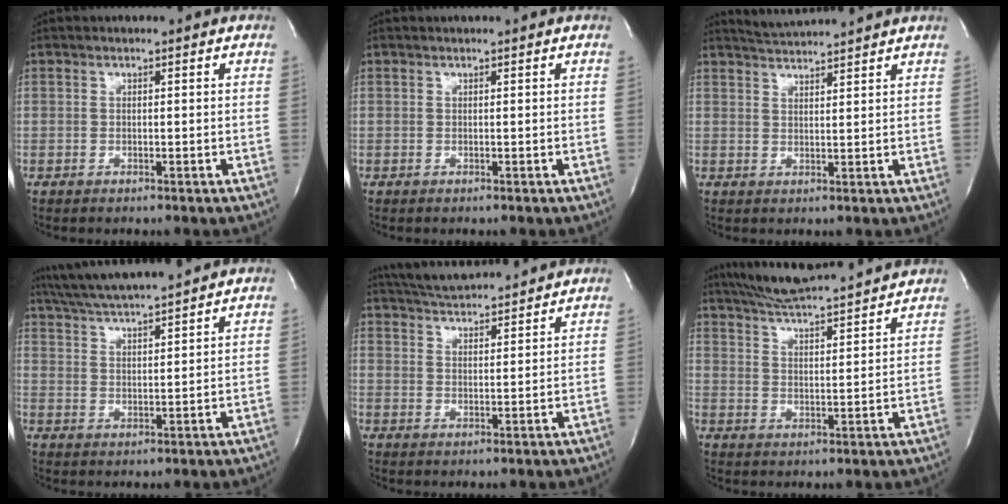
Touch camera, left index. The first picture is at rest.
{"total": 0.6, "force": [0.5, 0.0, 0.2], "torque": [-0.004, 0.007, 0.009]}
{"total": 5.5, "force": [5.4, -0.7, 1.1], "torque": [-0.028, 0.015, 0.086]}
{"total": 11.4, "force": [10.3, -0.2, 4.9], "torque": [-0.094, 0.021, 0.170]}
{"total": 11.4, "force": [10.6, 1.1, 3.8], "torque": [-0.074, 0.019, 0.165]}
{"total": 16.1, "force": [14.6, 0.9, 6.6], "torque": [-0.119, 0.021, 0.222]}